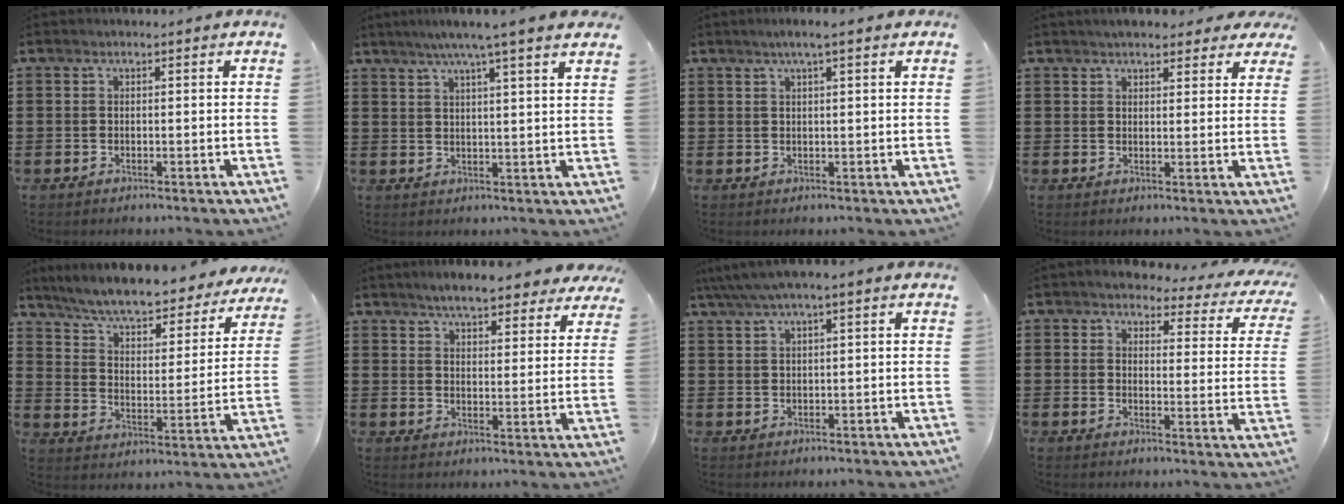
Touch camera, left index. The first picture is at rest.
{"total": 5.4, "force": [4.1, -0.9, 3.4], "torque": [-0.077, -0.011, 0.069]}
{"total": 2.4, "force": [1.4, 0.0, 1.9], "torque": [-0.039, 0.001, 0.025]}
{"total": 3.9, "force": [3.5, 1.2, 1.2], "torque": [-0.027, -0.003, 0.064]}
{"total": 6.7, "force": [6.1, 0.2, 2.7], "torque": [-0.078, -0.039, 0.101]}
{"total": 5.8, "force": [5.4, 0.8, 2.1], "torque": [-0.052, -0.015, 0.097]}
{"total": 2.6, "force": [1.3, 0.1, 2.2], "torque": [-0.044, 0.002, 0.023]}
{"total": 4.0, "force": [3.7, 0.8, 1.3], "torque": [-0.039, -0.024, 0.059]}